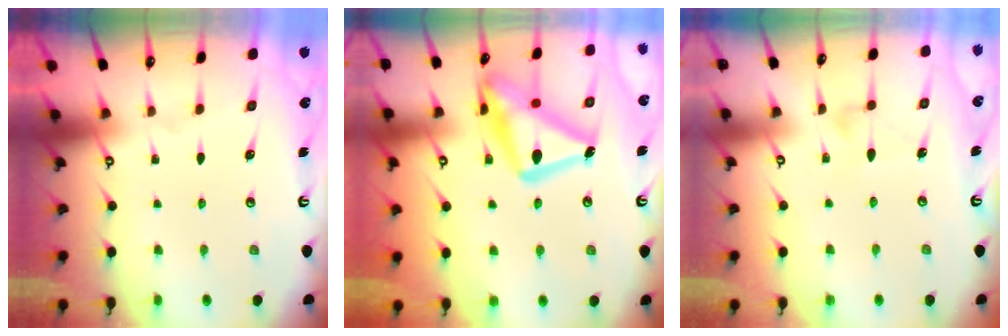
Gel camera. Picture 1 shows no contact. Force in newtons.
{"total": 22.2, "press": 22.2, "slide": 1.6}
{"total": 5.6, "press": 5.6, "slide": 0.2}